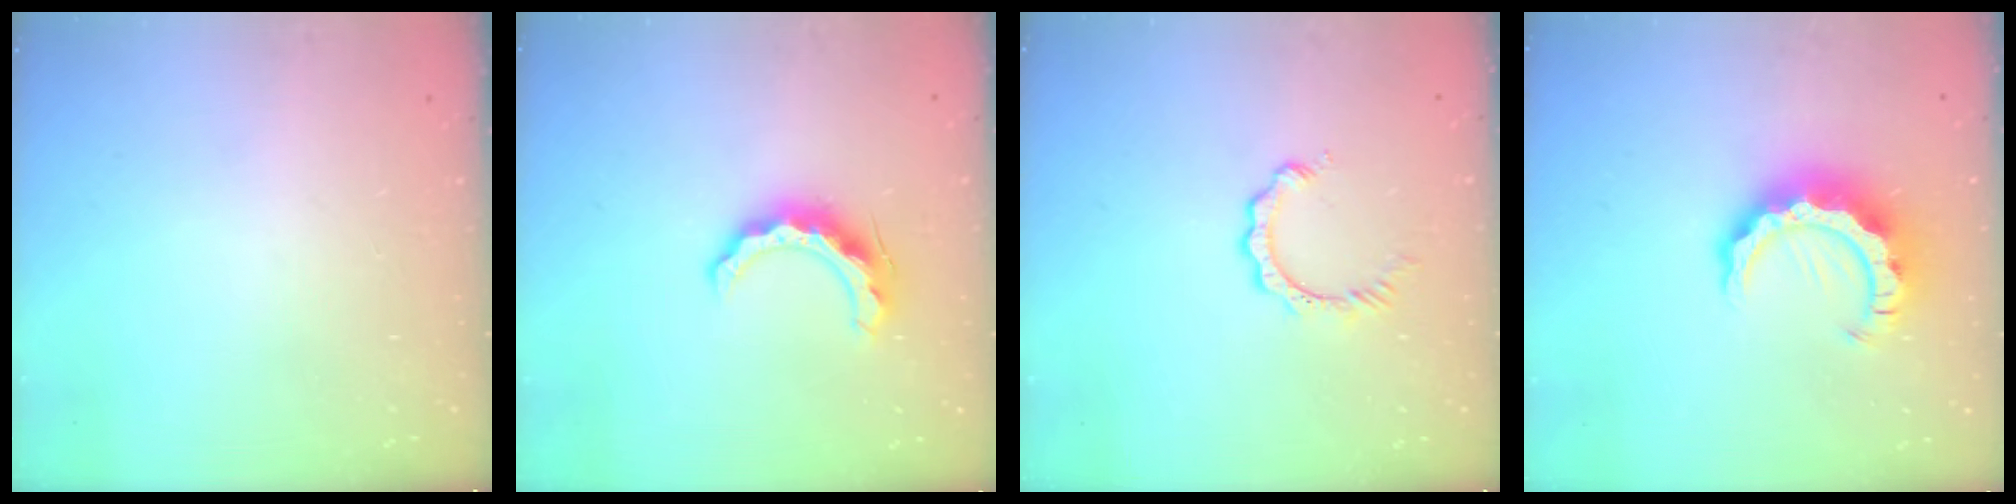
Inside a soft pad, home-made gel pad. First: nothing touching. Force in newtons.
{"total": 10.4, "press": 10.4, "slide": 0.7}
{"total": 2.8, "press": 2.8, "slide": 0.5}
{"total": 11.7, "press": 11.6, "slide": 1.2}